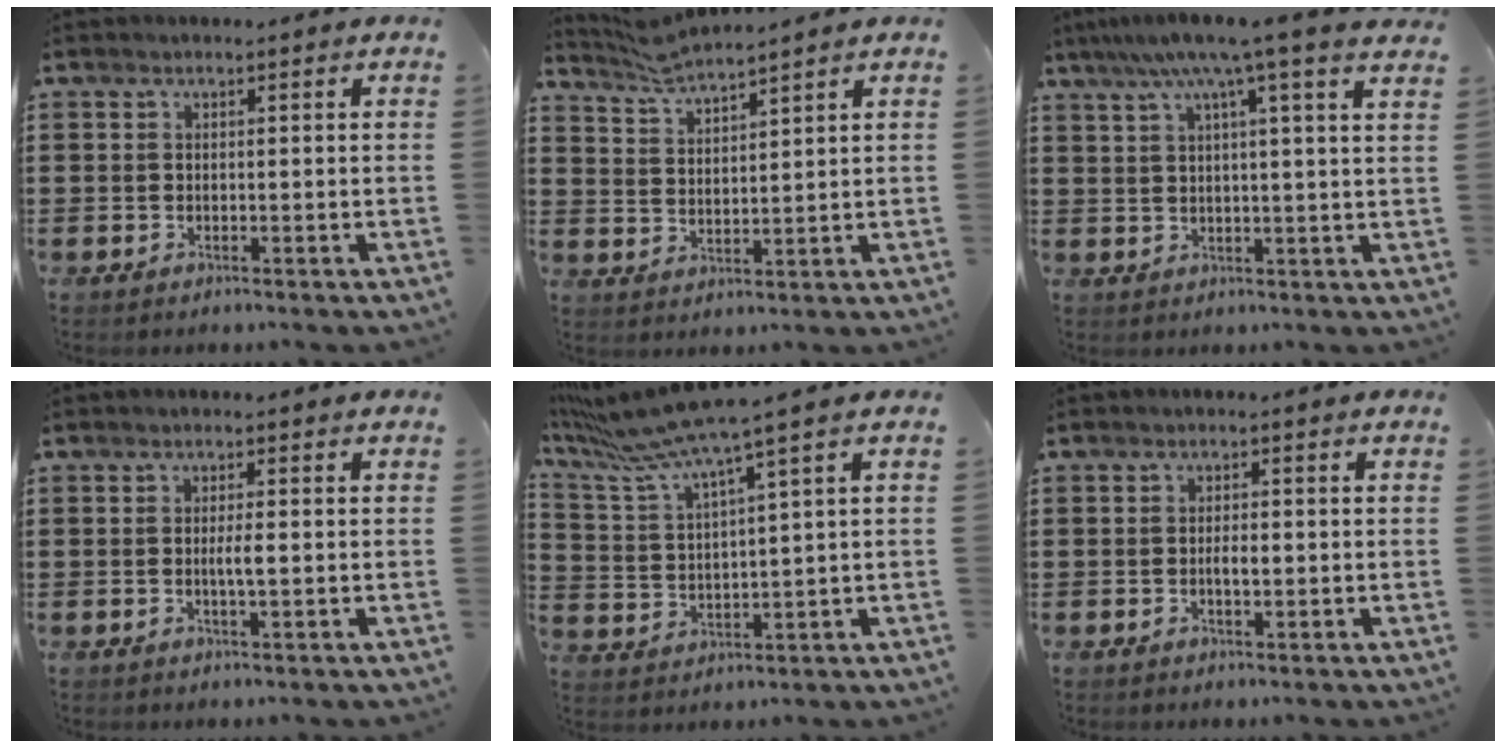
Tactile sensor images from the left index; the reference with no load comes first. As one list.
[{"total": 4.6, "force": [4.4, -0.1, 1.4], "torque": [-0.041, -0.015, 0.080]}, {"total": 7.8, "force": [5.4, -0.3, 5.6], "torque": [-0.125, -0.012, 0.089]}, {"total": 2.3, "force": [-0.1, 0.3, 2.3], "torque": [-0.043, -0.002, -0.003]}, {"total": 7.1, "force": [5.7, -0.7, 4.2], "torque": [-0.116, -0.043, 0.093]}, {"total": 2.0, "force": [-0.2, 0.7, 1.9], "torque": [-0.036, 0.001, -0.004]}]